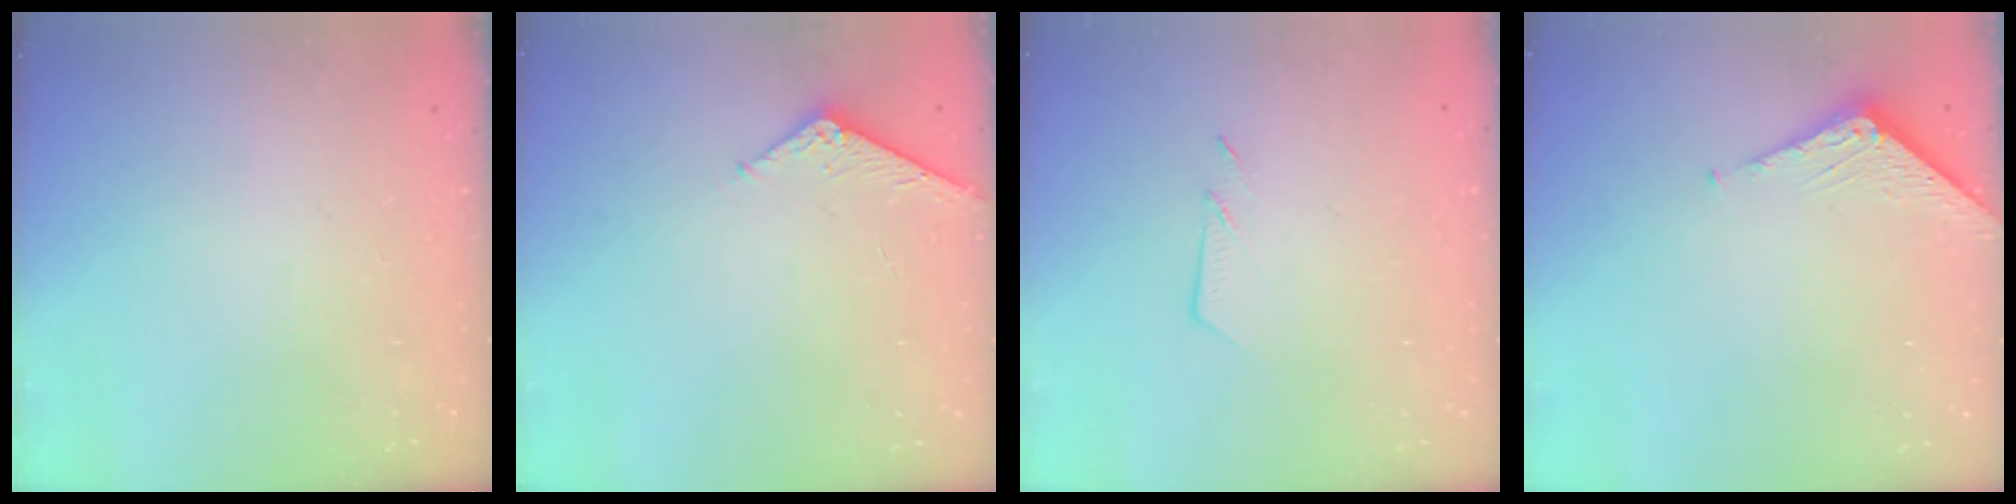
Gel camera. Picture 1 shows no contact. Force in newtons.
{"total": 4.5, "press": 4.5, "slide": 0.5}
{"total": 4.2, "press": 4.2, "slide": 0.5}
{"total": 3.5, "press": 3.5, "slide": 0.3}